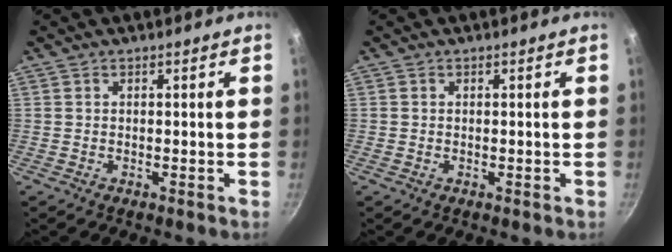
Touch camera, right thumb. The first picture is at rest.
{"total": 0.0}